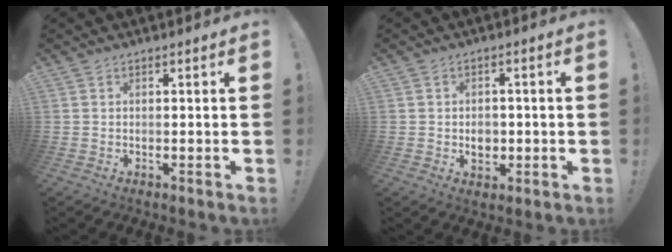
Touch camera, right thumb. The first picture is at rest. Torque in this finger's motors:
{"motor_torque": [0.99, 1.21, 0.41, -0.78, 0.00]}